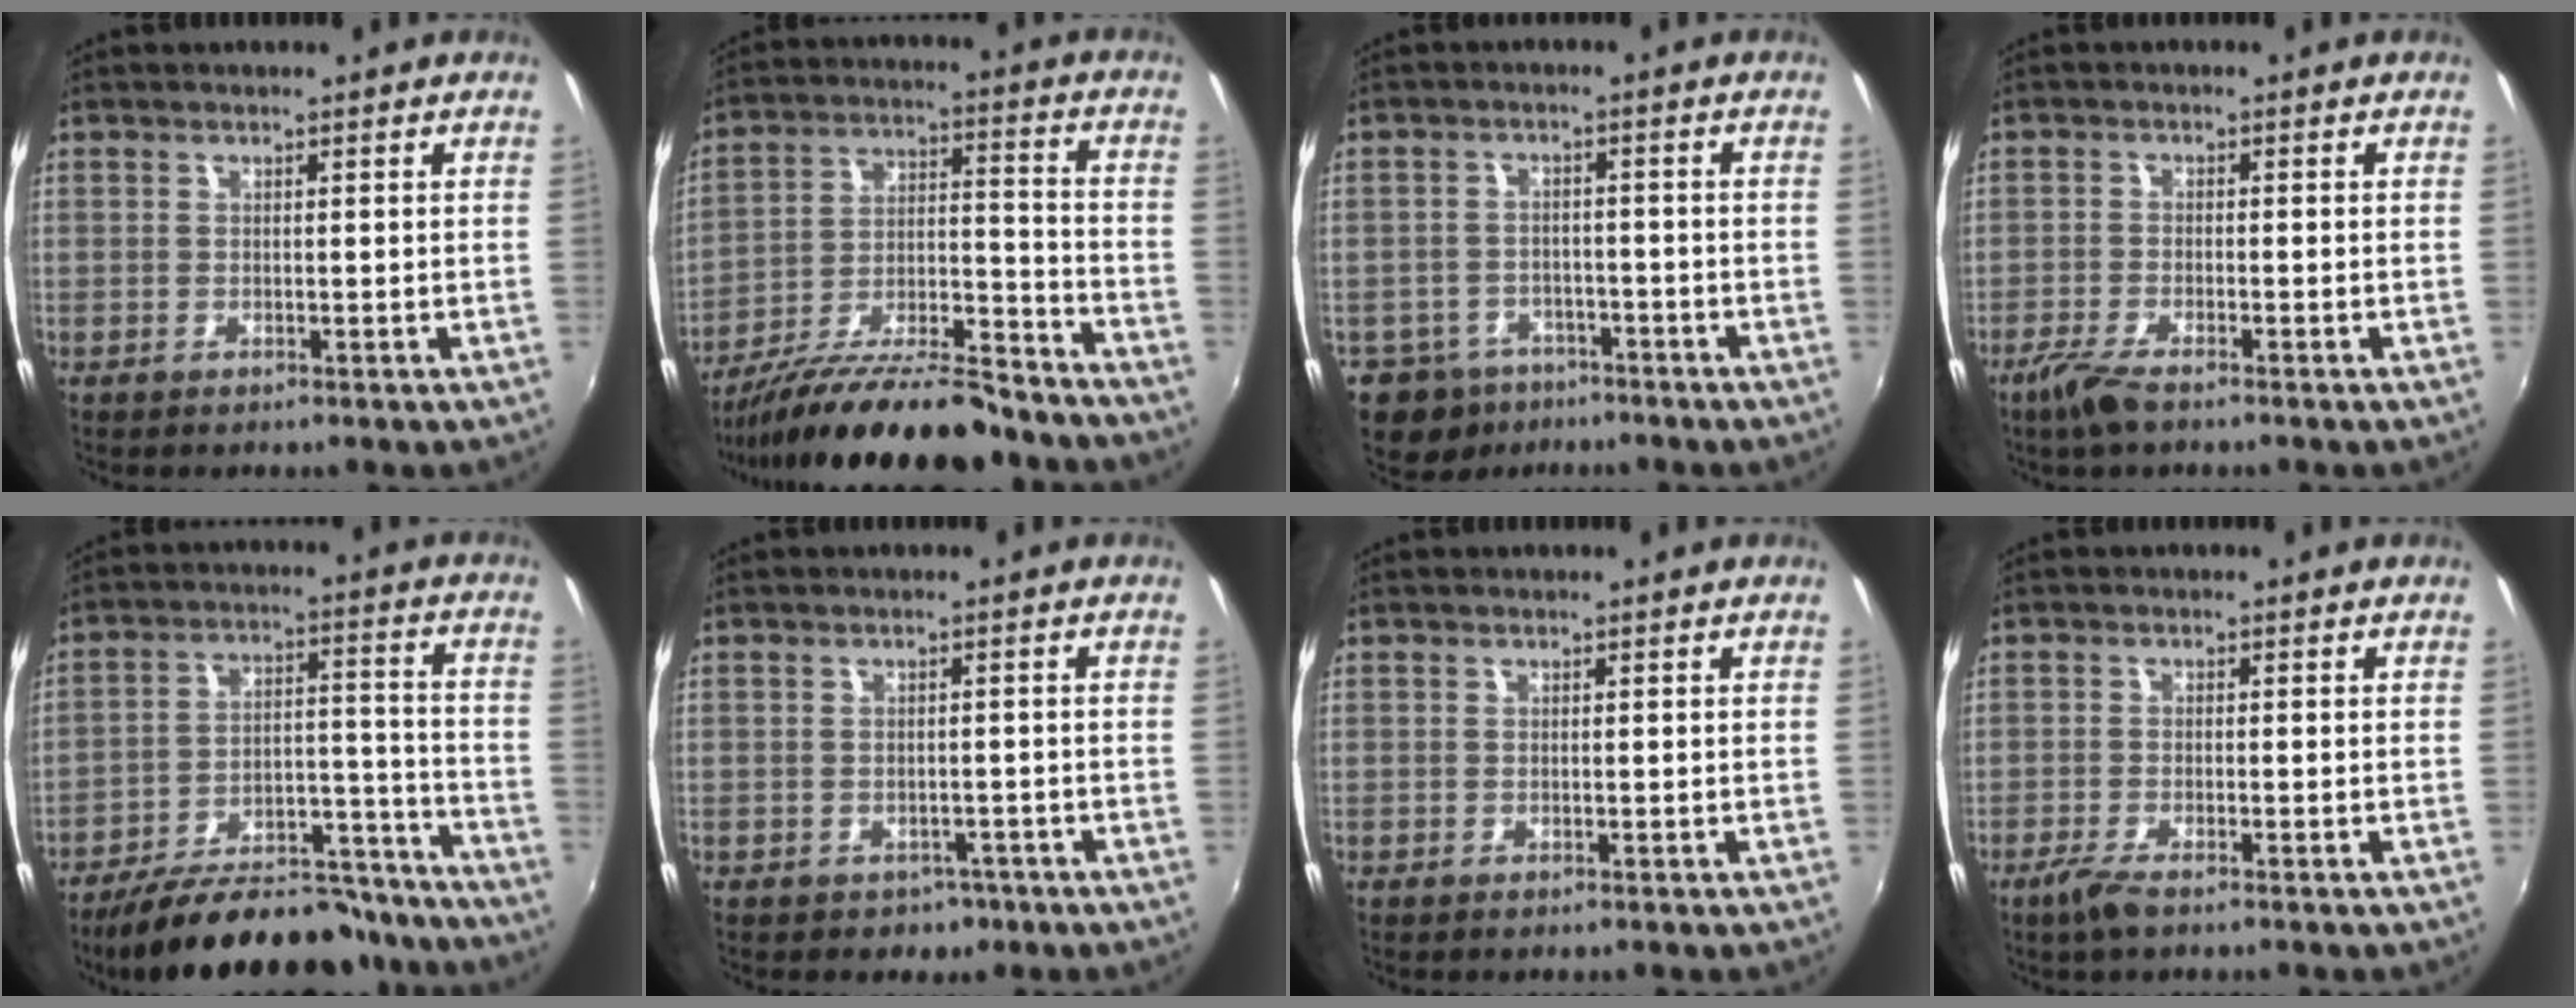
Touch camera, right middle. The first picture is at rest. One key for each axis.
{"total": 21.4, "fx": -18.1, "fy": 3.8, "fz": 10.8, "tx": -0.192, "ty": -0.025, "tz": -0.281}
{"total": 8.8, "fx": -5.8, "fy": 6.3, "fz": 2.1, "tx": -0.070, "ty": 0.010, "tz": -0.085}
{"total": 4.8, "fx": -3.5, "fy": 1.0, "fz": 3.1, "tx": -0.083, "ty": -0.010, "tz": -0.070}
{"total": 24.6, "fx": -21.2, "fy": 7.8, "fz": 9.7, "tx": -0.169, "ty": 0.021, "tz": -0.281}
{"total": 3.5, "fx": -1.9, "fy": 2.8, "fz": 0.8, "tx": -0.024, "ty": -0.001, "tz": -0.019}
{"total": 0.0}
{"total": 3.4, "fx": -2.4, "fy": 0.6, "fz": 2.3, "tx": -0.059, "ty": -0.007, "tz": -0.047}